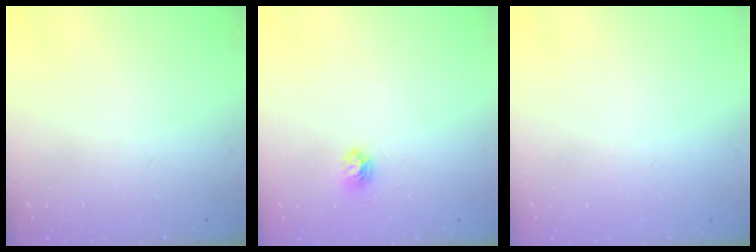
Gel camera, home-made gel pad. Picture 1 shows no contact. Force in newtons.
{"total": 3.7, "press": 3.7, "slide": 0.4}
{"total": 0.8, "press": 0.8, "slide": 0.0}